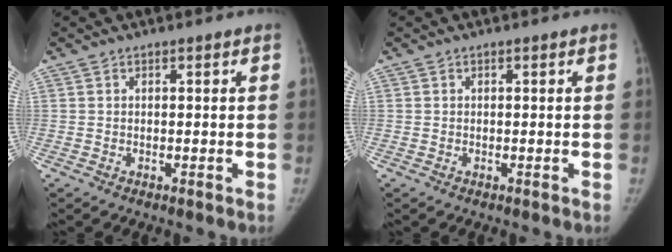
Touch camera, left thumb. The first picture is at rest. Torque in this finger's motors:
{"motor_torque": [0.04, 0.02, 0.12, -0.01, 0.00]}